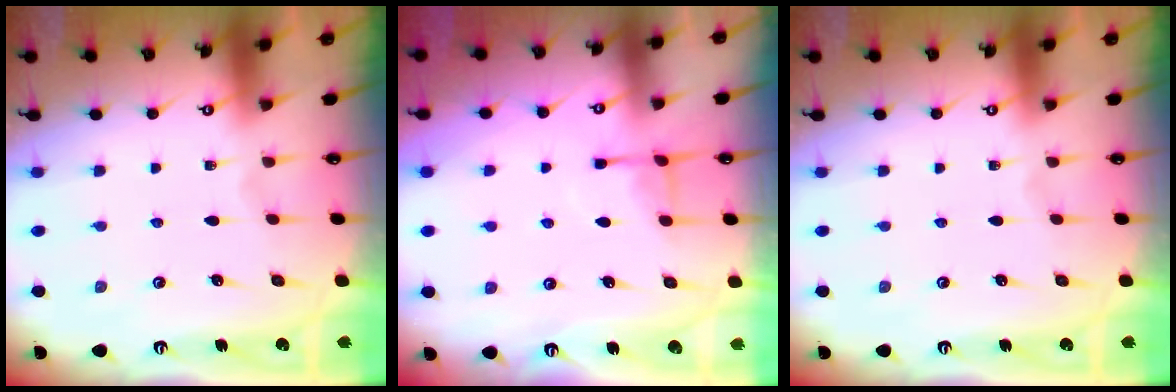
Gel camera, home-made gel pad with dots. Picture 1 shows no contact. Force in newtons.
{"total": 5.3, "press": 5.2, "slide": 0.8}
{"total": 0.0}